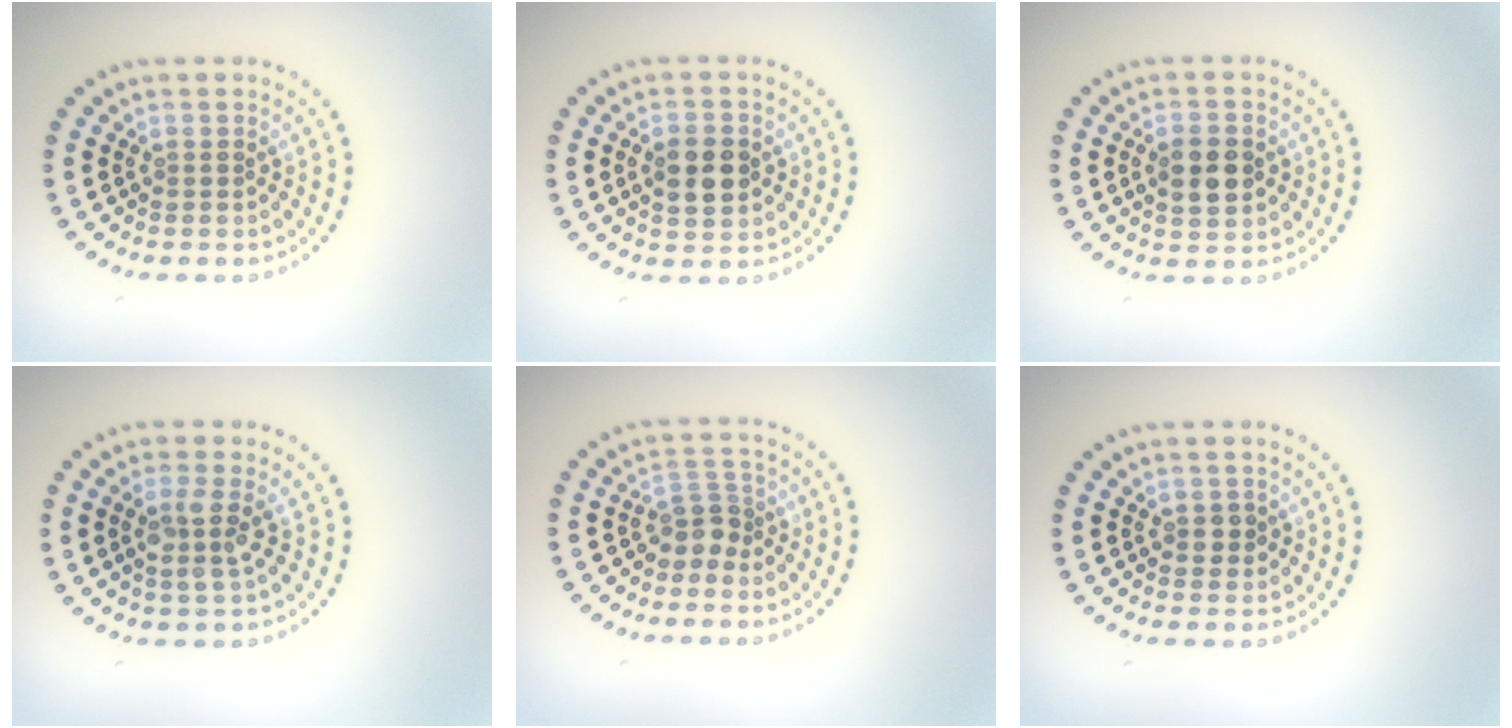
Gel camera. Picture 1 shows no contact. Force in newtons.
{"total": 3.6, "press": 3.6, "slide": 0.1}
{"total": 3.6, "press": 3.6, "slide": 0.1}
{"total": 2.6, "press": 2.2, "slide": 1.3}
{"total": 2.3, "press": 1.7, "slide": 1.5}
{"total": 1.2, "press": 1.2, "slide": 0.2}